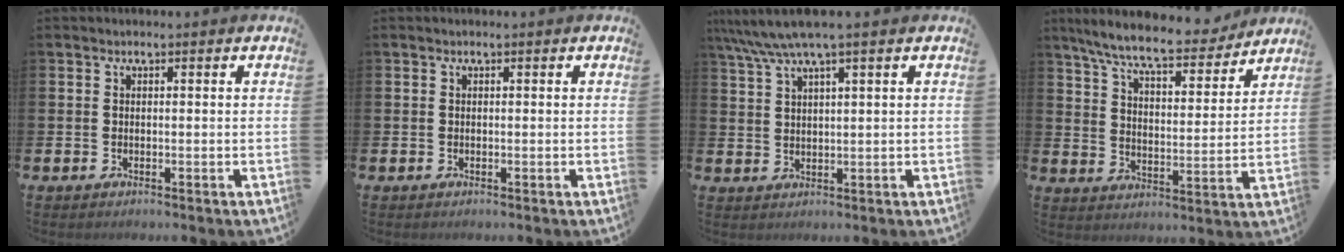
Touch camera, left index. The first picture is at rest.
{"total": 0.0}
{"total": 5.5, "force": [4.2, 0.2, 3.6], "torque": [-0.081, -0.003, 0.076]}
{"total": 8.9, "force": [8.1, 1.2, 3.6], "torque": [-0.095, -0.048, 0.140]}